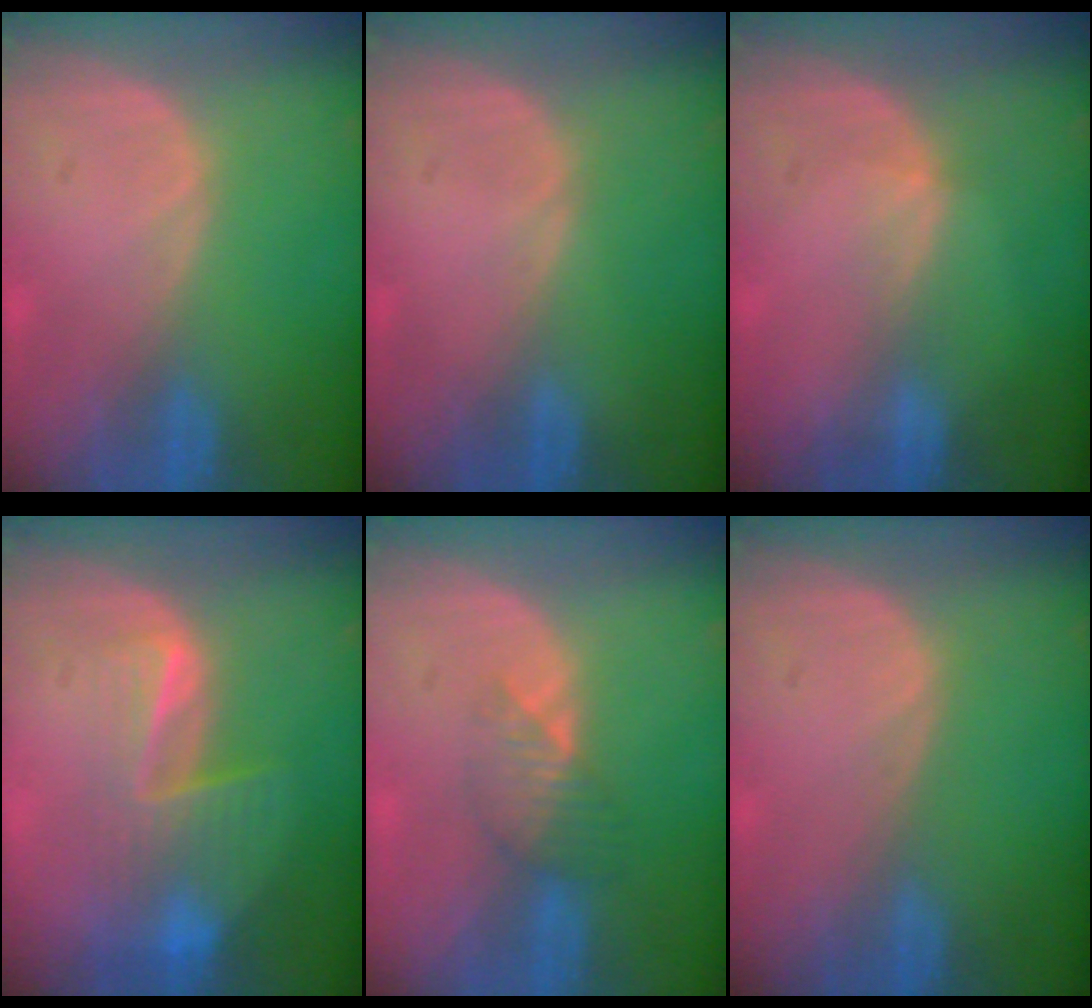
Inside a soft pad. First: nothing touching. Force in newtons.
{"total": 0.0}
{"total": 1.3, "press": 0.9, "slide": 0.9}
{"total": 7.7, "press": 6.8, "slide": 3.6}
{"total": 3.5, "press": 3.1, "slide": 1.6}
{"total": 0.0}